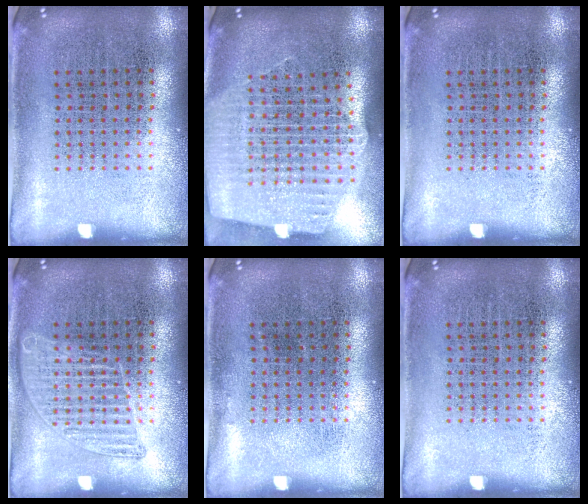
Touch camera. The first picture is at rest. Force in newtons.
{"total": 2.6, "press": 2.2, "slide": 1.3}
{"total": 0.0}
{"total": 1.7, "press": 1.7, "slide": 0.3}
{"total": 0.0}
{"total": 0.0}